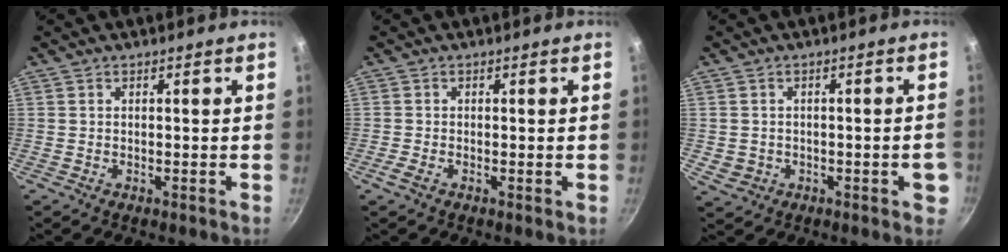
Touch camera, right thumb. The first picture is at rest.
{"total": 1.4, "force": [-0.6, 0.6, 1.1], "torque": [-0.026, -0.001, -0.017]}
{"total": 5.0, "force": [-1.1, 3.5, 3.4], "torque": [-0.034, 0.013, -0.007]}